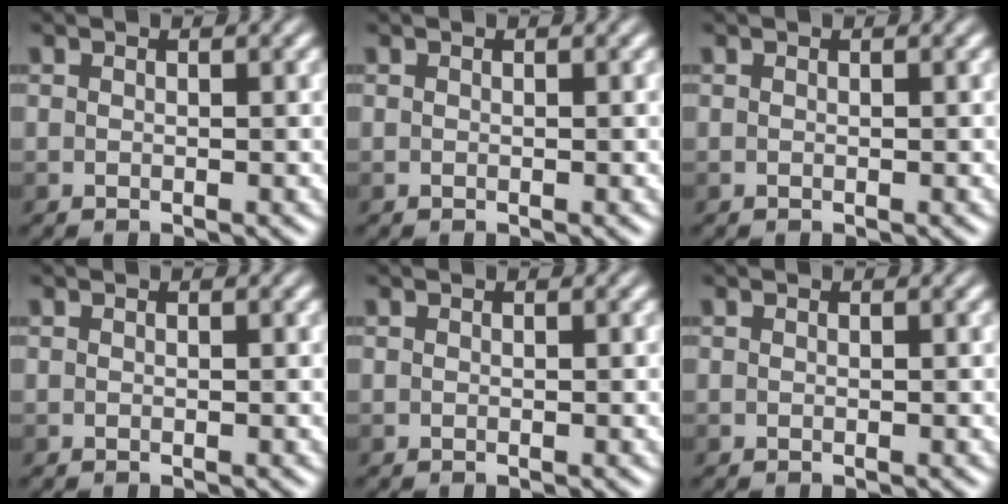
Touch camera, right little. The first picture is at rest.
{"total": 0.0}
{"total": 0.0}
{"total": 0.0}
{"total": 0.0}
{"total": 0.0}